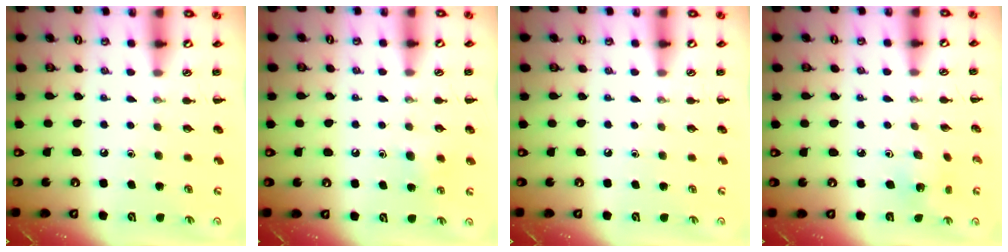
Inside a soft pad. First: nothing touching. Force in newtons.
{"total": 6.3, "press": 6.1, "slide": 1.6}
{"total": 0.0}
{"total": 2.3, "press": 2.2, "slide": 0.7}